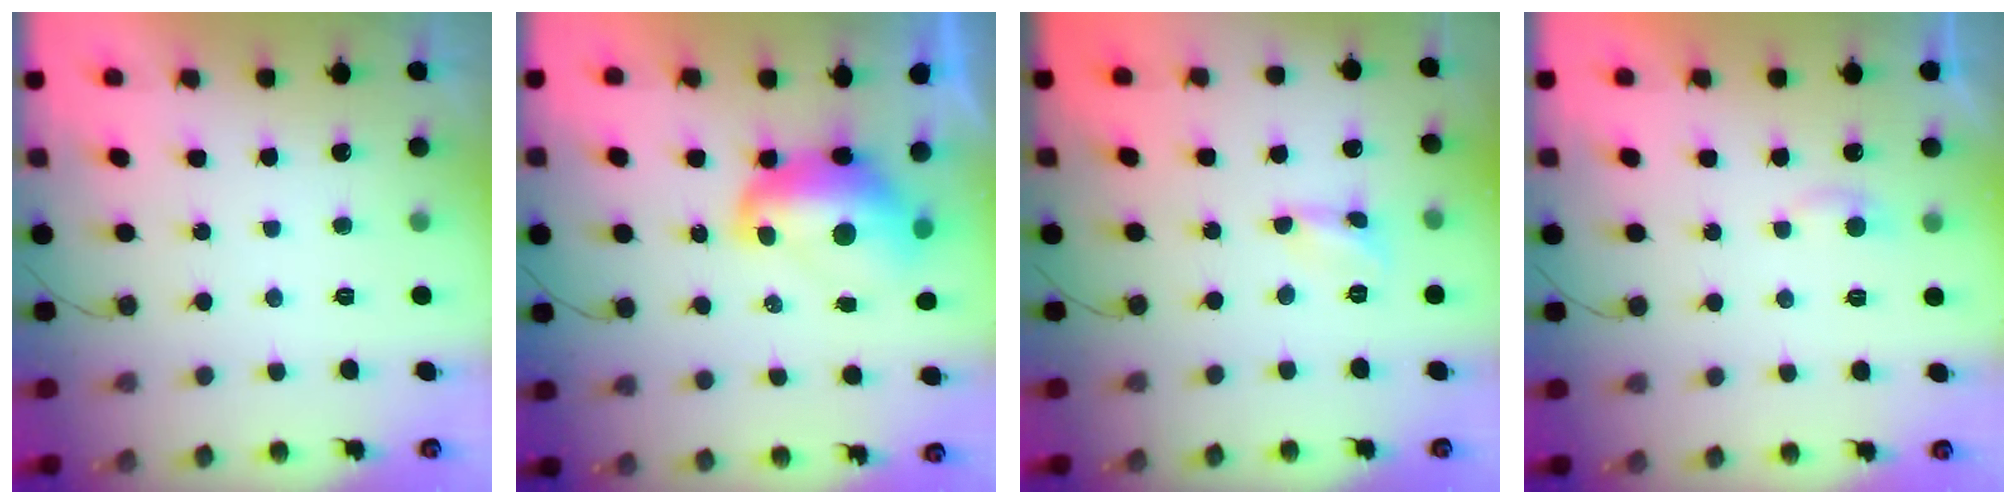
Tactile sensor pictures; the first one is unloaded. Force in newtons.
{"total": 11.3, "press": 11.2, "slide": 1.2}
{"total": 1.6, "press": 1.6, "slide": 0.1}
{"total": 4.1, "press": 4.1, "slide": 0.5}